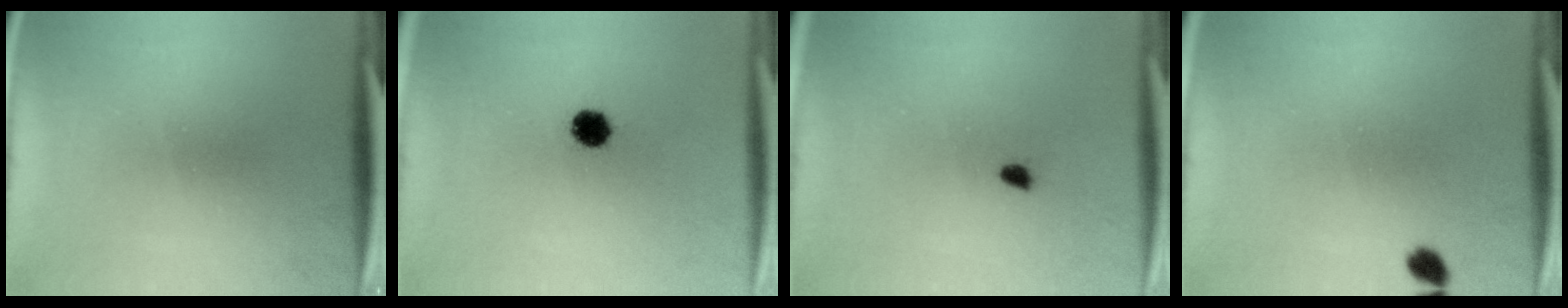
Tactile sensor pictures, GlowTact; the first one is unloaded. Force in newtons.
{"total": 5.0}
{"total": 1.4}
{"total": 1.9}